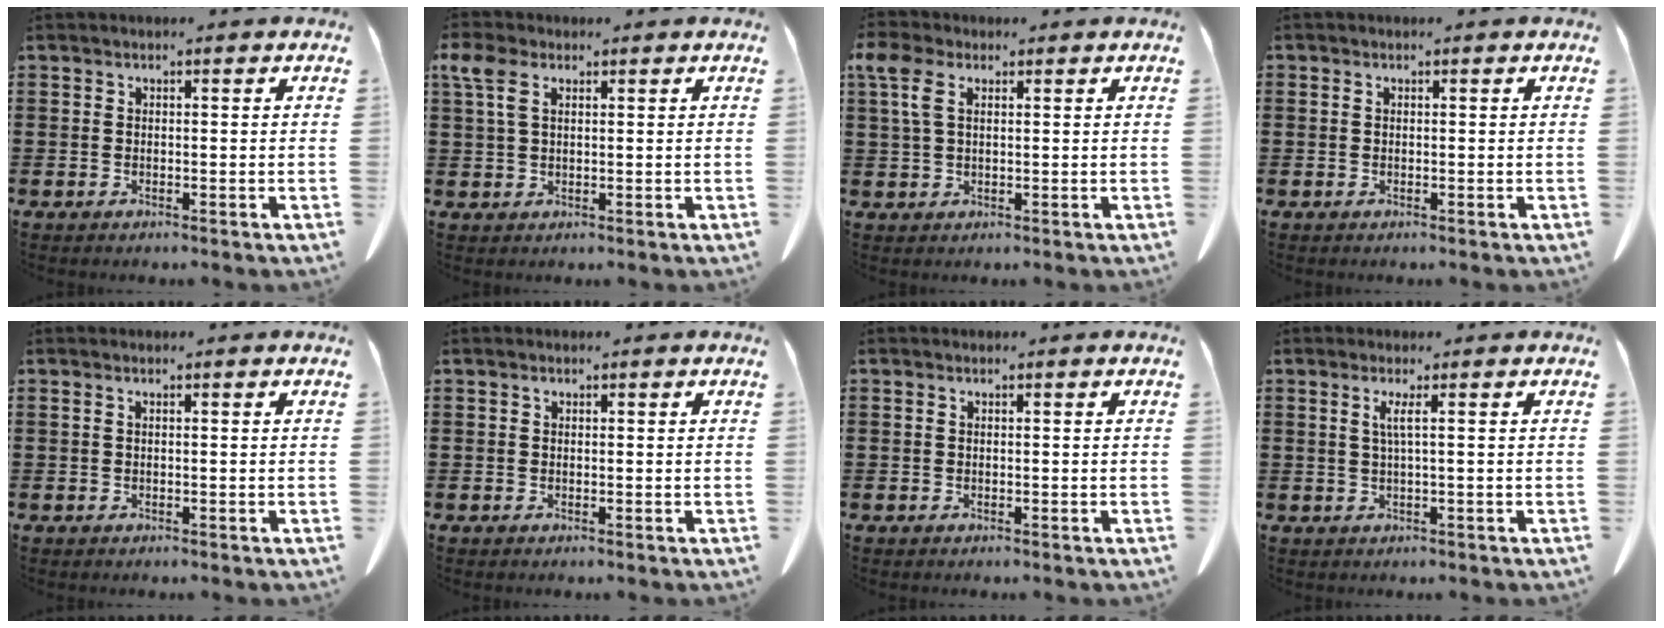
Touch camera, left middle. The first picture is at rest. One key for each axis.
{"total": 4.2, "fx": 1.8, "fy": 2.1, "fz": 3.2, "tx": -0.087, "ty": 0.001, "tz": 0.028}
{"total": 5.0, "fx": 1.9, "fy": 2.5, "fz": 3.8, "tx": -0.105, "ty": -0.001, "tz": 0.028}
{"total": 0.0}
{"total": 0.5, "fx": 0.1, "fy": 0.0, "fz": 0.5, "tx": -0.011, "ty": -0.002, "tz": 0.002}
{"total": 0.0}
{"total": 0.0}
{"total": 2.0, "fx": 0.4, "fy": -0.4, "fz": 1.9, "tx": -0.040, "ty": -0.005, "tz": 0.005}